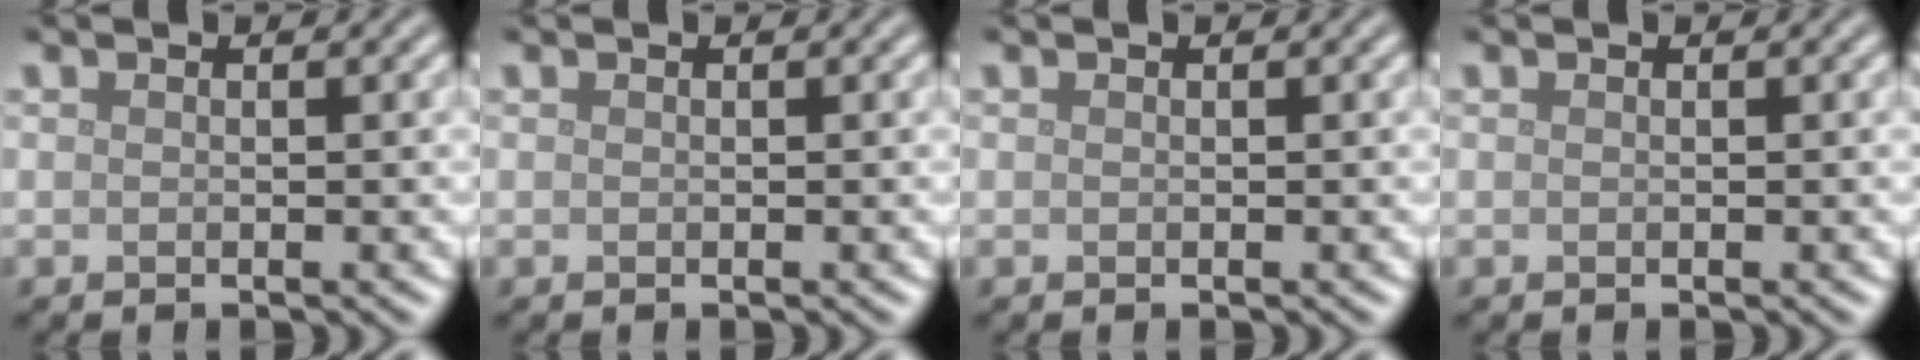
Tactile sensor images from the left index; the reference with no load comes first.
{"total": 0.0}
{"total": 0.0}
{"total": 0.0}